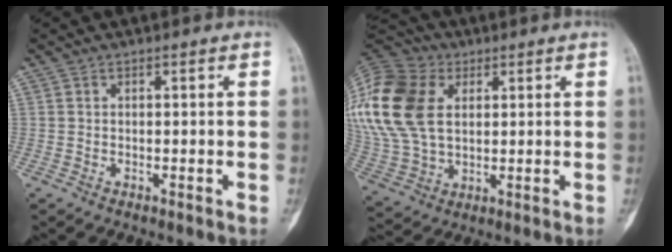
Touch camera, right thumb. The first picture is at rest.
{"total": 27.2, "force": [7.4, 19.4, 17.7], "torque": [-0.430, 0.037, 0.150]}